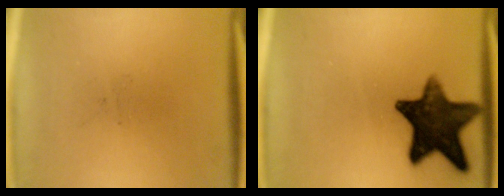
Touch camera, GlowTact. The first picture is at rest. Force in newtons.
{"total": 14.0}